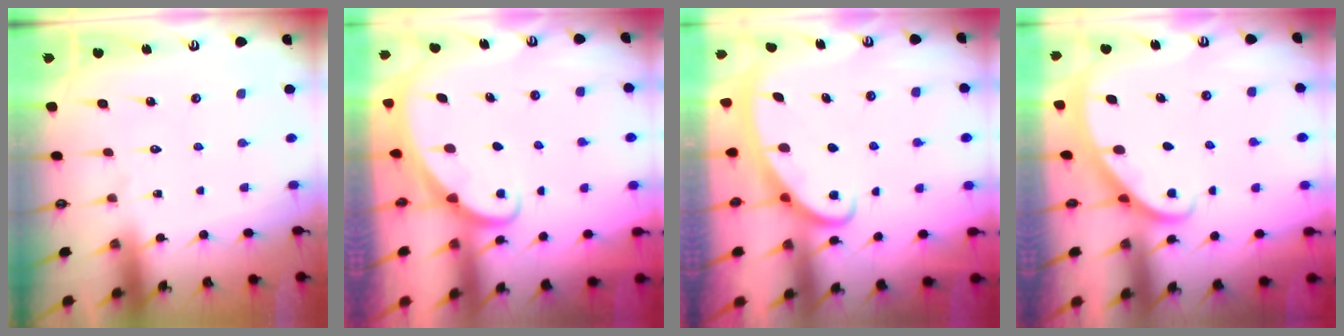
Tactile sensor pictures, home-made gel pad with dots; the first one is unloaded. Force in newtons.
{"total": 1.9, "press": 1.9, "slide": 0.1}
{"total": 2.7, "press": 2.7, "slide": 0.4}
{"total": 2.1, "press": 2.1, "slide": 0.2}